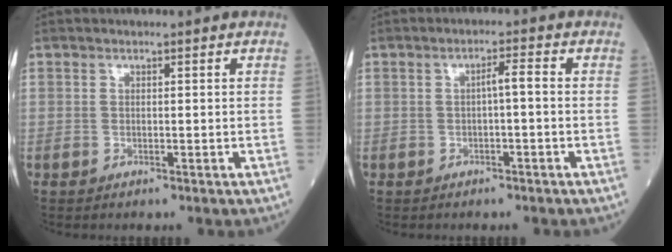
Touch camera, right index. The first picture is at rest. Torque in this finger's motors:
{"motor_torque": [0.30, -0.05, 0.14, 0.04]}